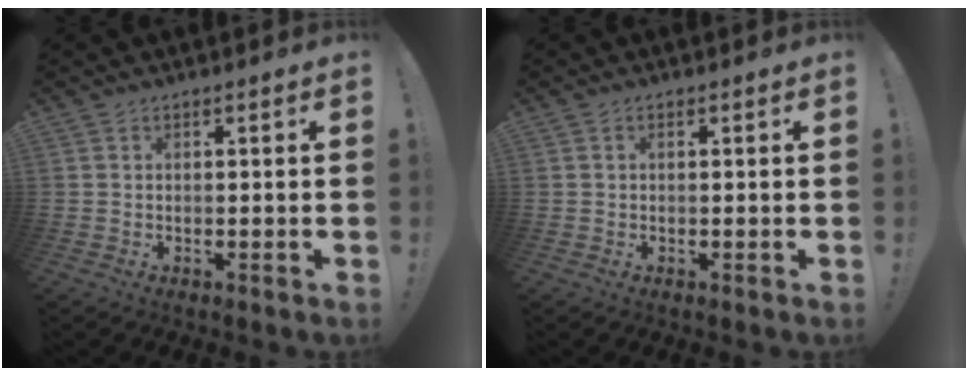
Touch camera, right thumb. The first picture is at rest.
{"total": 0.0}